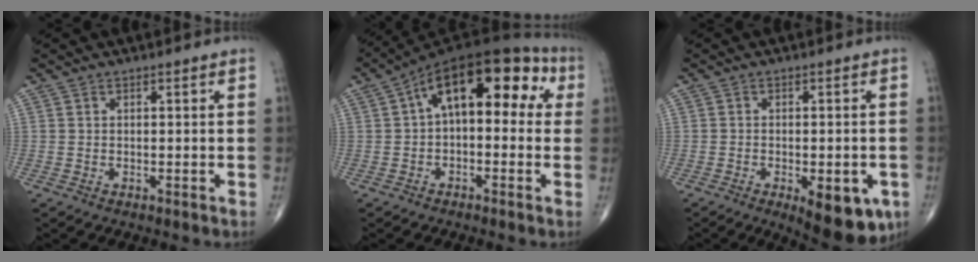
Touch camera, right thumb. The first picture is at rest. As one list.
[{"total": 16.0, "force": [3.2, 8.2, 13.4], "torque": [-0.162, 0.050, 0.034]}, {"total": 11.1, "force": [-4.6, 4.5, 9.0], "torque": [-0.098, -0.002, -0.053]}]